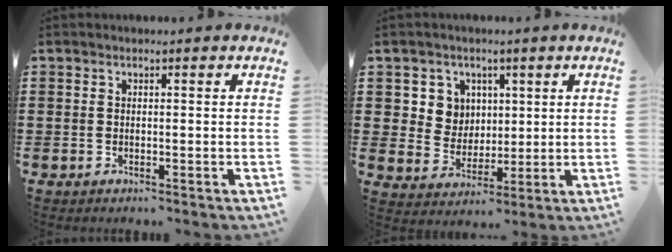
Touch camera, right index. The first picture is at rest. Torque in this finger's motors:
{"motor_torque": [0.19, 0.03, 0.37, 0.04]}